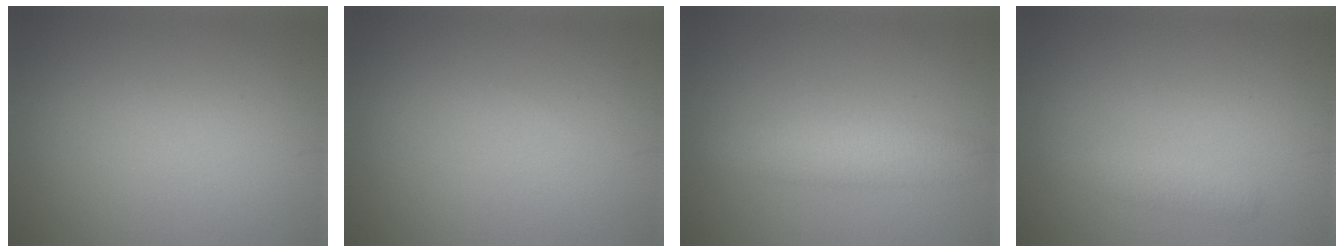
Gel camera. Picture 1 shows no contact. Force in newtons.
{"total": 0.0}
{"total": 3.7, "press": 3.7, "slide": 0.1}
{"total": 1.3, "press": 1.3, "slide": 0.0}